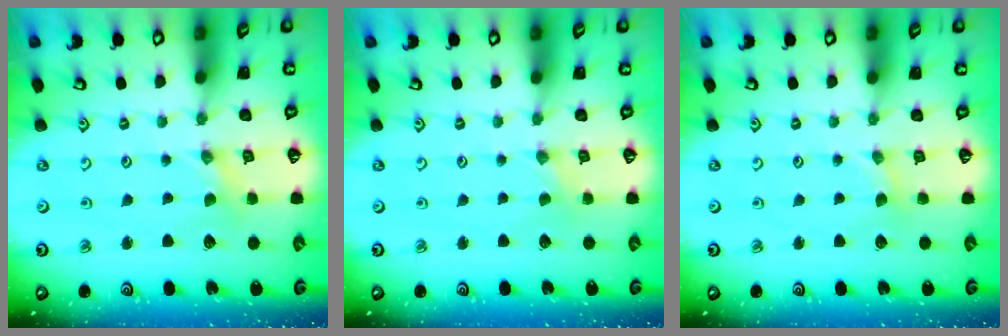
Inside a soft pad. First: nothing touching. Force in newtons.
{"total": 0.0}
{"total": 1.0, "press": 1.0, "slide": 0.2}